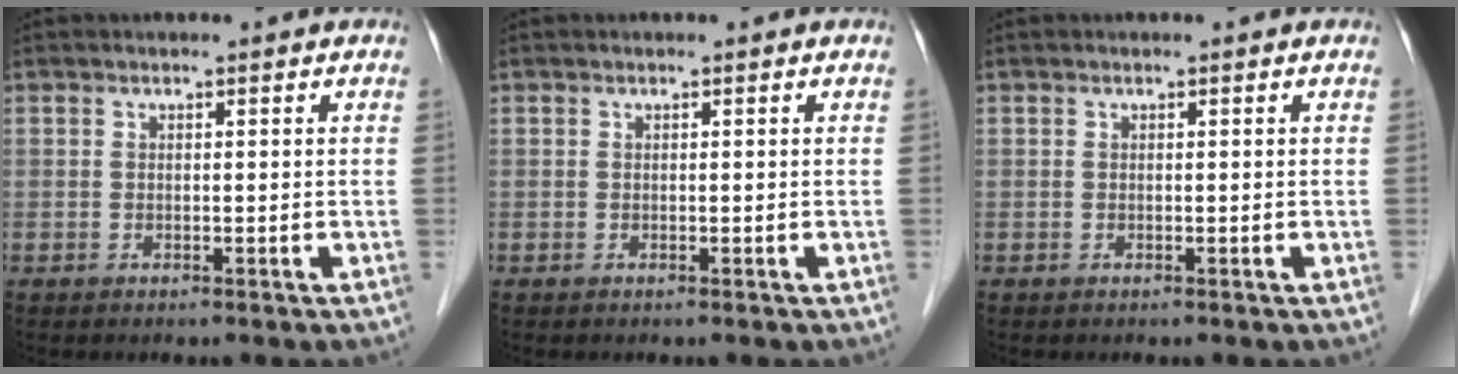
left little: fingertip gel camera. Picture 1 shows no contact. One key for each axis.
{"total": 0.0}
{"total": 0.0}